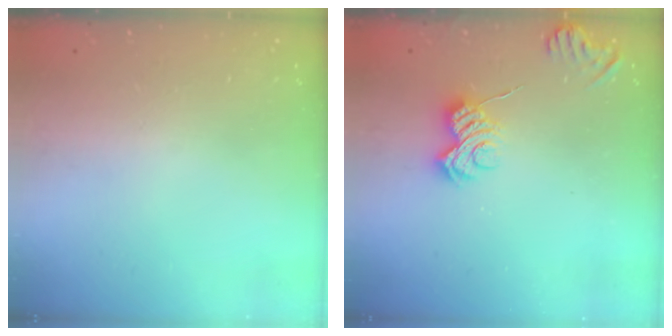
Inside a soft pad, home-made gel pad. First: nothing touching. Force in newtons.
{"total": 5.4, "press": 5.4, "slide": 0.9}